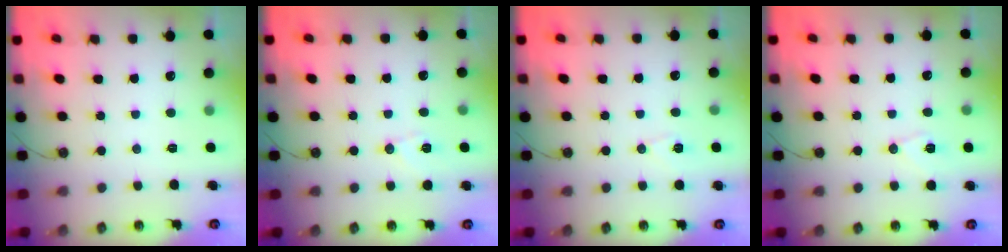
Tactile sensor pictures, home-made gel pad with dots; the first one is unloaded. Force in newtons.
{"total": 6.5, "press": 6.4, "slide": 1.2}
{"total": 6.6, "press": 6.5, "slide": 1.1}
{"total": 7.3, "press": 7.2, "slide": 1.0}